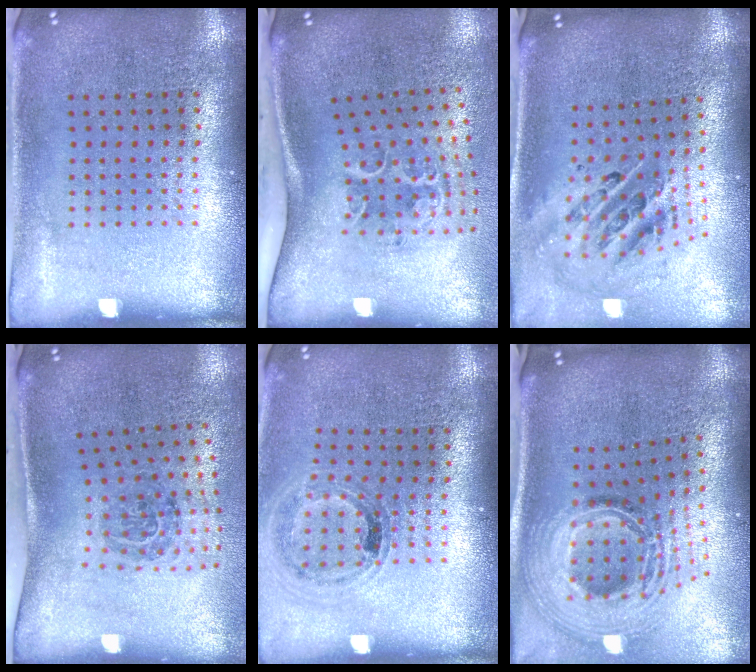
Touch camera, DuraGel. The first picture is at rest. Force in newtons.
{"total": 2.2, "press": 1.4, "slide": 1.8}
{"total": 1.9, "press": 1.5, "slide": 1.2}
{"total": 1.8, "press": 1.1, "slide": 1.4}
{"total": 1.0, "press": 1.0, "slide": 0.1}
{"total": 2.8, "press": 2.0, "slide": 2.0}